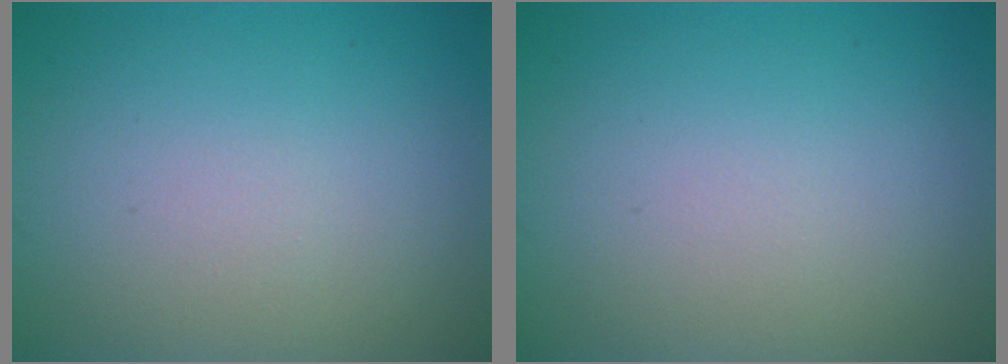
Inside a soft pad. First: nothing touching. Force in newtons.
{"total": 0.0}